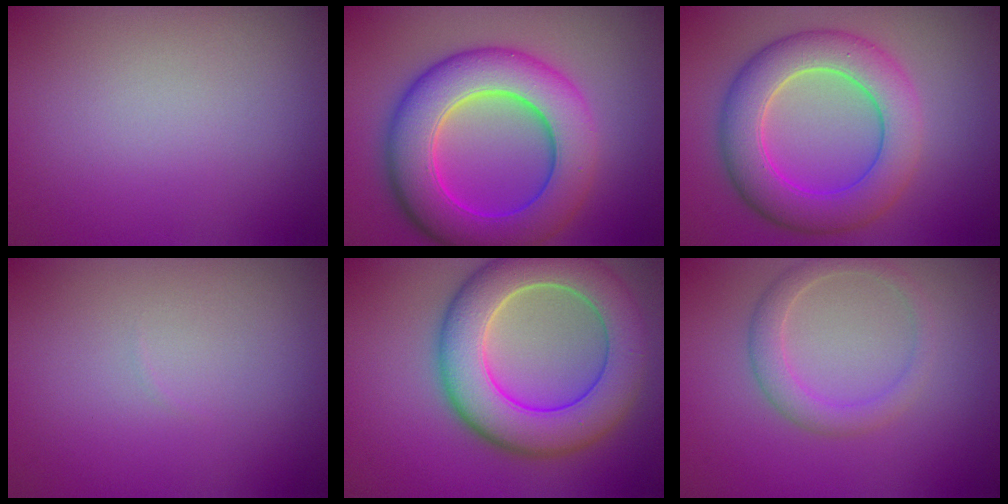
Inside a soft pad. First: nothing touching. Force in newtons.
{"total": 10.4, "press": 10.4, "slide": 0.2}
{"total": 7.6, "press": 7.6, "slide": 0.1}
{"total": 0.0}
{"total": 9.9, "press": 9.8, "slide": 0.7}
{"total": 2.5, "press": 2.5, "slide": 0.0}